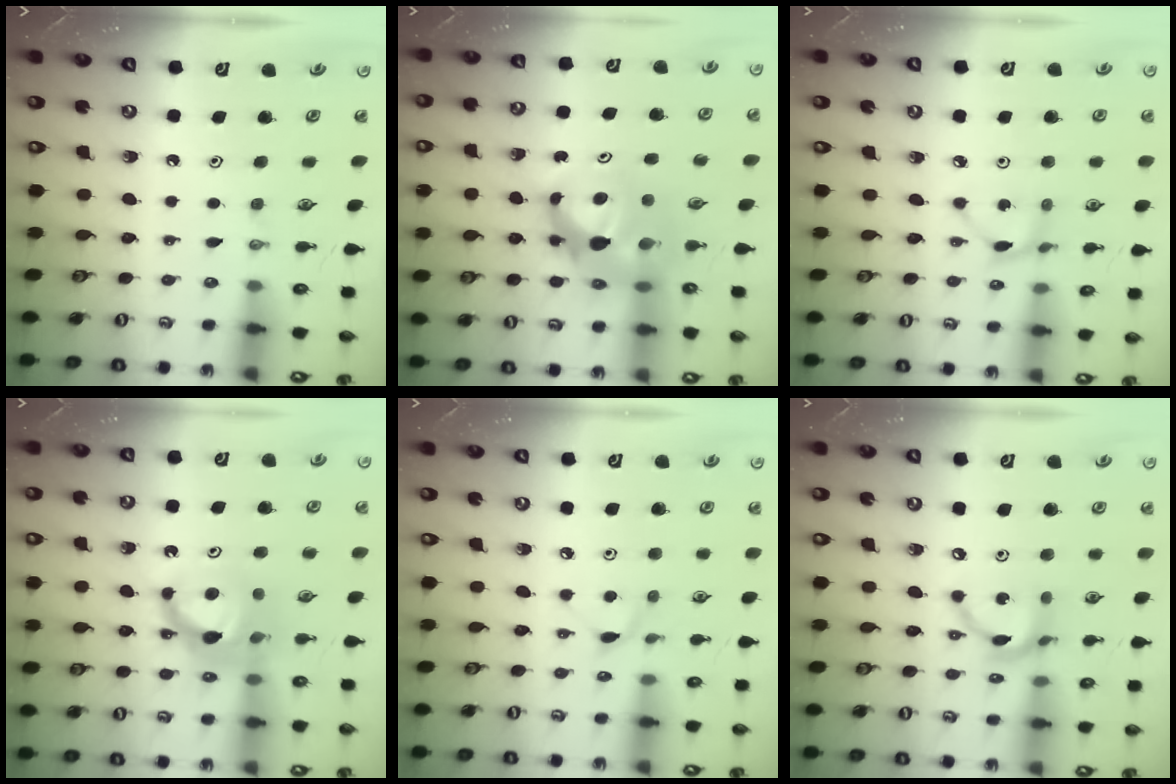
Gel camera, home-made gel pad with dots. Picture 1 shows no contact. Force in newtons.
{"total": 9.2, "press": 9.2, "slide": 0.4}
{"total": 2.5, "press": 2.5, "slide": 0.1}
{"total": 10.0, "press": 9.8, "slide": 1.5}
{"total": 4.7, "press": 4.7, "slide": 0.6}
{"total": 11.0, "press": 11.0, "slide": 0.7}